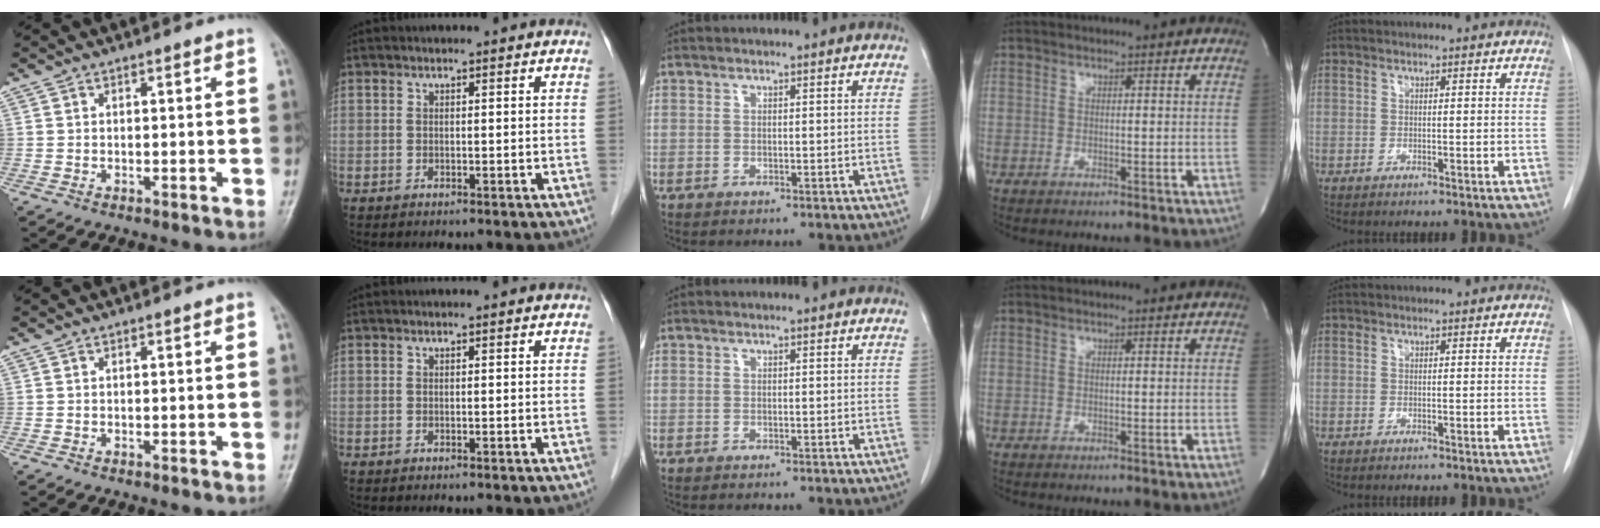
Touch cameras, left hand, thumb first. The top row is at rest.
{}